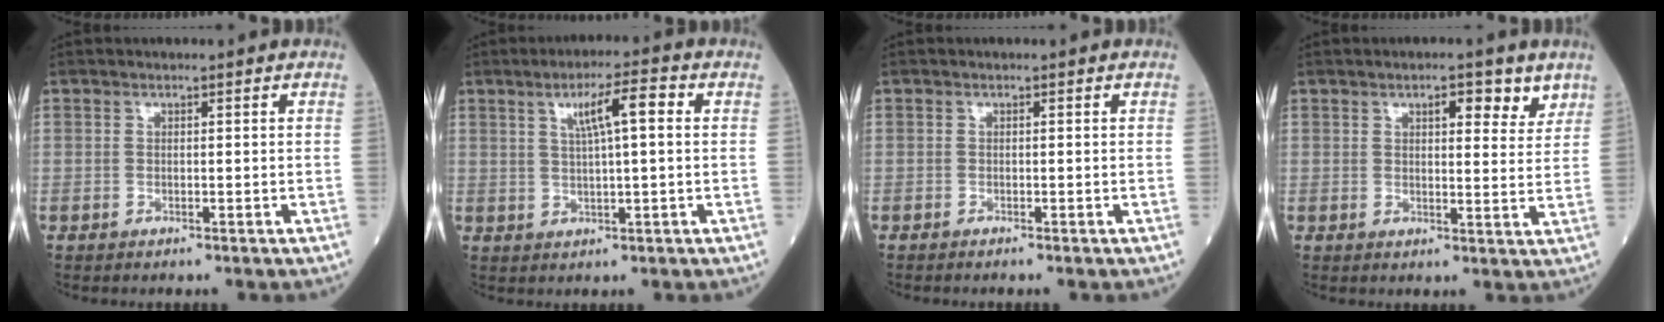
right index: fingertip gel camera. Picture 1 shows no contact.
{"total": 6.3, "force": [1.9, 0.6, 6.0], "torque": [-0.101, 0.011, 0.030]}
{"total": 0.6, "force": [-0.6, 0.0, 0.3], "torque": [-0.004, 0.000, -0.010]}
{"total": 5.2, "force": [3.3, 1.8, 3.6], "torque": [-0.040, -0.003, 0.042]}